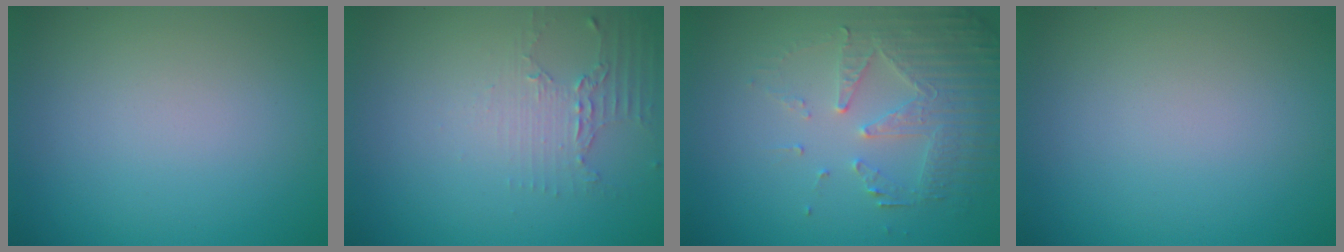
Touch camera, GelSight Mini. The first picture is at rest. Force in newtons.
{"total": 2.2, "press": 1.6, "slide": 1.5}
{"total": 5.3, "press": 3.6, "slide": 4.0}
{"total": 0.0}